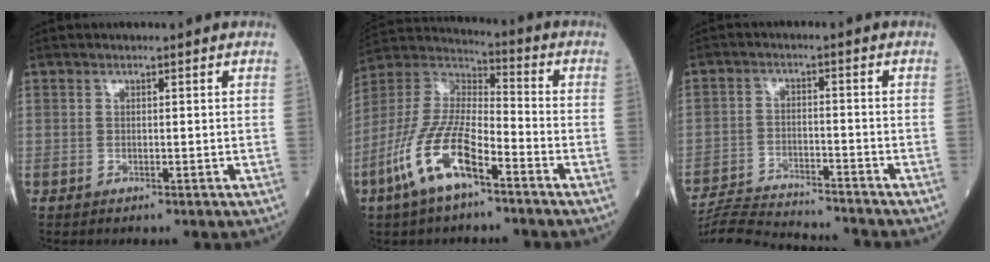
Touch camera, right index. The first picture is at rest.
{"total": 13.8, "force": [-7.1, 4.1, 11.1], "torque": [-0.242, -0.003, -0.138]}
{"total": 12.7, "force": [-12.3, 0.2, 2.9], "torque": [-0.052, -0.001, -0.198]}